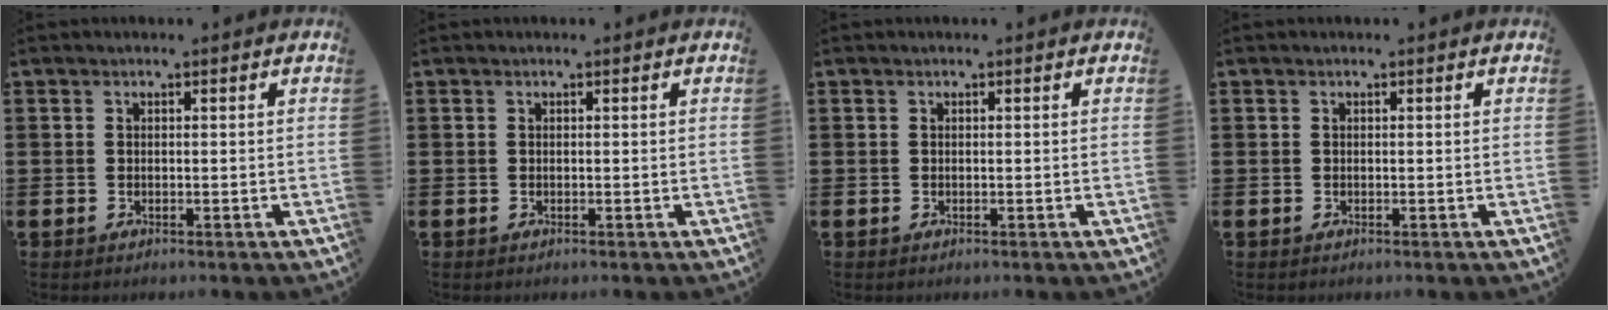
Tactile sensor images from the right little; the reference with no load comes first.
{"total": 0.0}
{"total": 0.0}
{"total": 0.0}